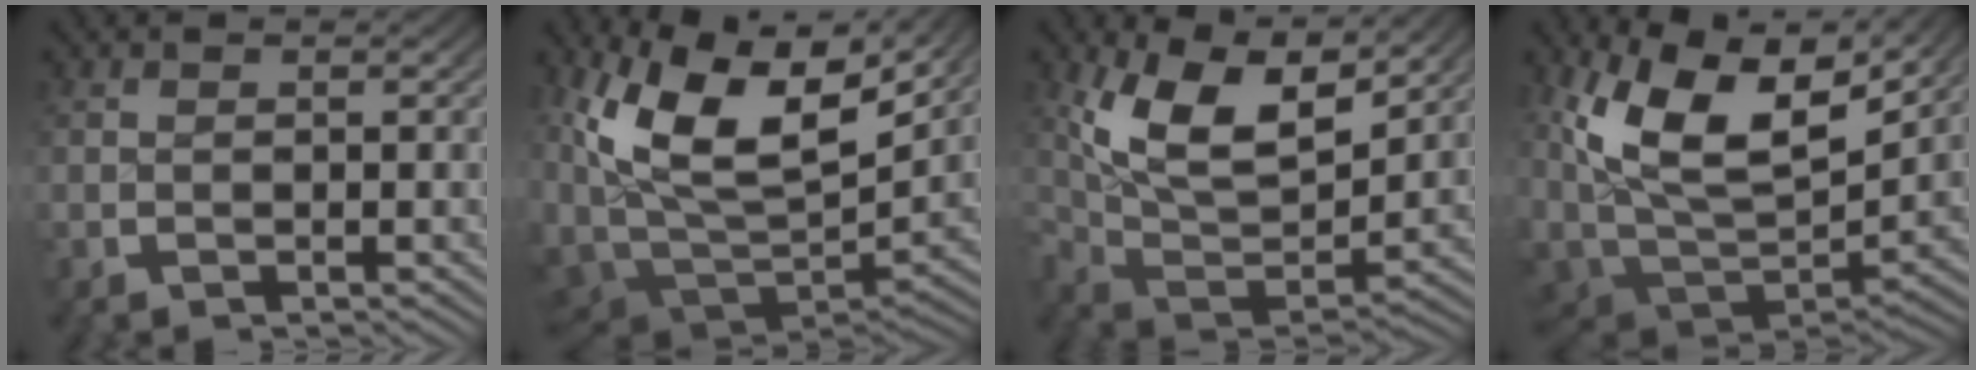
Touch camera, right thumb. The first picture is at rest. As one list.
[{"total": 13.6, "force": [2.1, 7.6, 11.1], "torque": [-0.233, -0.034, 0.052]}, {"total": 9.2, "force": [3.1, 5.2, 7.0], "torque": [-0.154, -0.016, 0.056]}, {"total": 12.1, "force": [3.0, 6.4, 9.8], "torque": [-0.204, -0.022, 0.058]}]